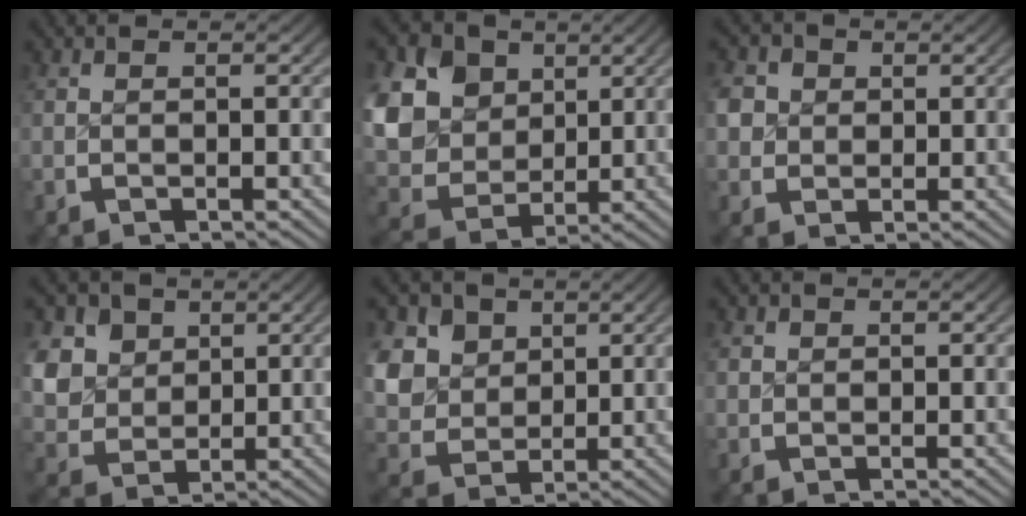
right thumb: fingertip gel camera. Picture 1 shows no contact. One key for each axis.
{"total": 14.6, "fx": 1.4, "fy": 12.1, "fz": 8.1, "tx": -0.198, "ty": -0.039, "tz": 0.025}
{"total": 4.0, "fx": 0.9, "fy": 3.5, "fz": 1.7, "tx": -0.047, "ty": -0.010, "tz": 0.020}
{"total": 9.4, "fx": 1.7, "fy": 7.8, "fz": 4.8, "tx": -0.125, "ty": -0.030, "tz": 0.038}
{"total": 10.6, "fx": 1.7, "fy": 8.9, "fz": 5.5, "tx": -0.140, "ty": -0.033, "tz": 0.035}
{"total": 1.0, "fx": 0.4, "fy": 0.9, "fz": 0.2, "tx": -0.005, "ty": -0.004, "tz": 0.010}